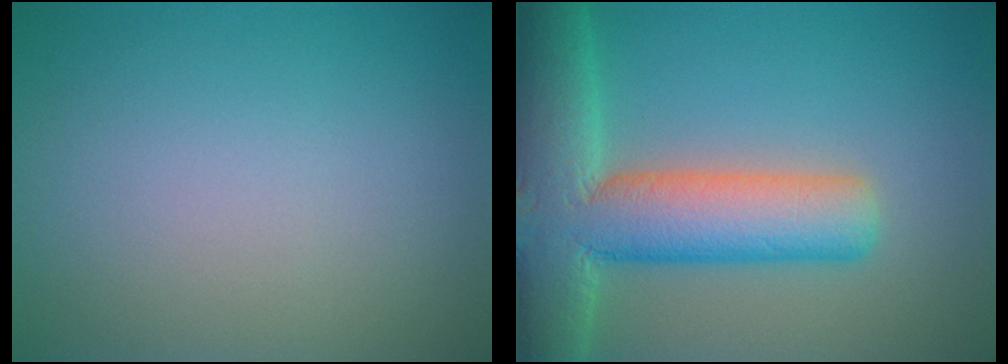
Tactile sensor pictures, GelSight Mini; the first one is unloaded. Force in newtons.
{"total": 11.0, "press": 10.9, "slide": 0.7}